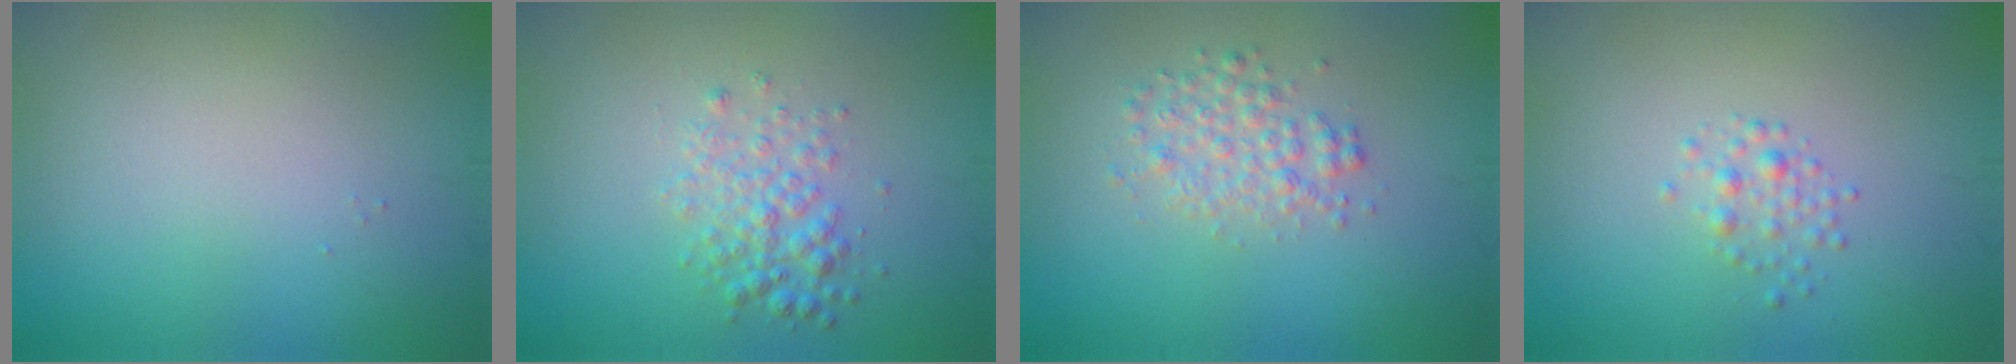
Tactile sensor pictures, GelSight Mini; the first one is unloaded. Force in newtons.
{"total": 2.5, "press": 2.5, "slide": 0.0}
{"total": 2.5, "press": 2.5, "slide": 0.1}
{"total": 1.3, "press": 1.3, "slide": 0.0}